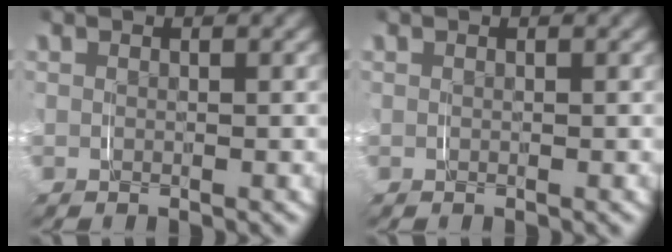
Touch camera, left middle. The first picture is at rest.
{"total": 0.0}